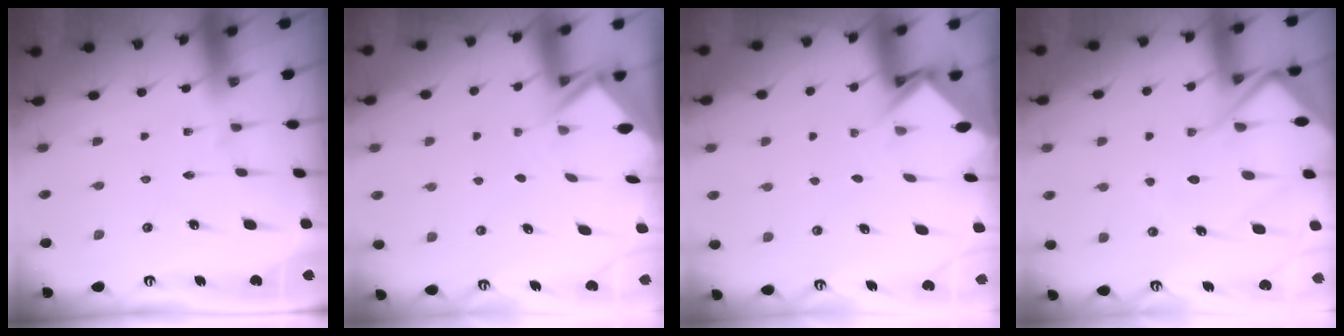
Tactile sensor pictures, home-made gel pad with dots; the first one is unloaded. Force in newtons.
{"total": 3.0, "press": 3.0, "slide": 0.3}
{"total": 3.8, "press": 3.7, "slide": 0.3}
{"total": 12.4, "press": 12.3, "slide": 1.4}